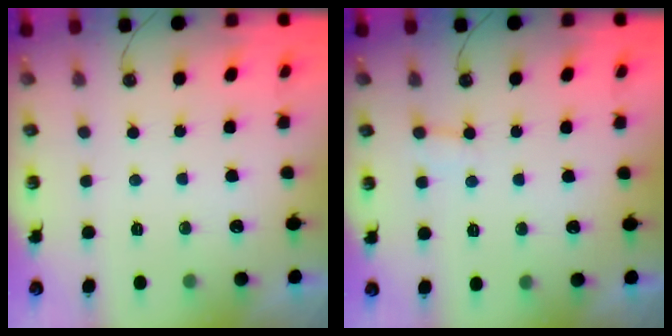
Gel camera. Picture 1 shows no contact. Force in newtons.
{"total": 6.1, "press": 6.1, "slide": 0.4}